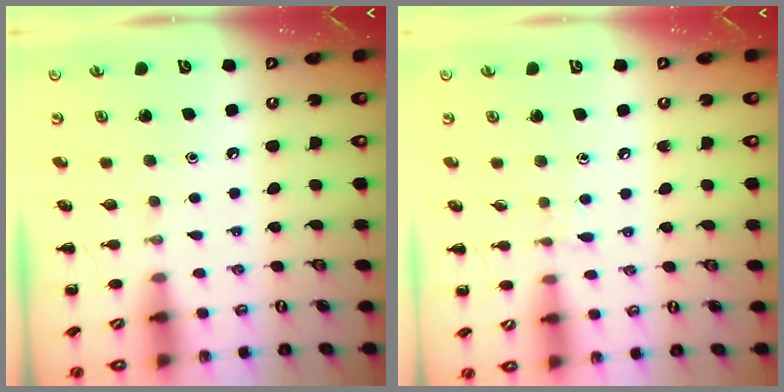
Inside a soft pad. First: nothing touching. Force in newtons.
{"total": 4.5, "press": 4.1, "slide": 1.8}